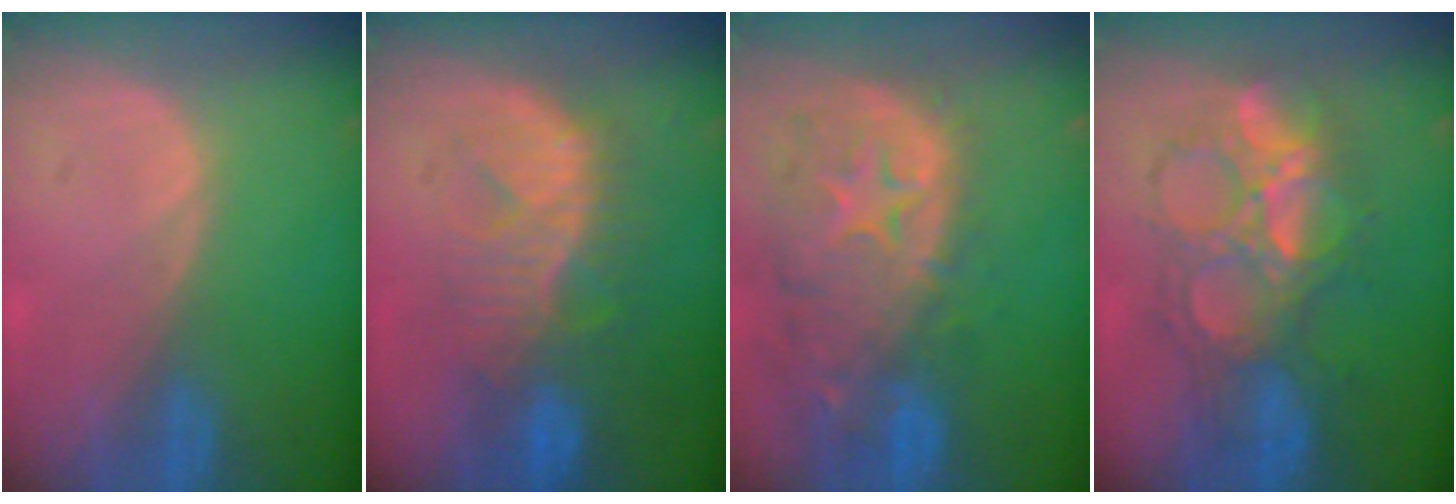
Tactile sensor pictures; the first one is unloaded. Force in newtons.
{"total": 9.6, "press": 9.0, "slide": 3.3}
{"total": 13.9, "press": 11.1, "slide": 8.3}
{"total": 9.1, "press": 9.1, "slide": 0.6}